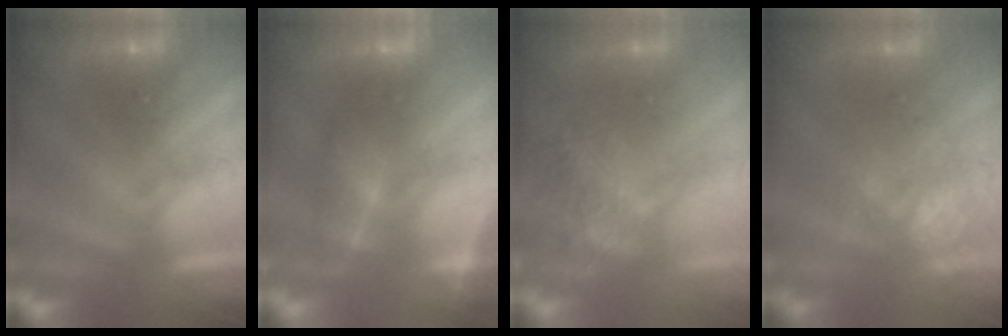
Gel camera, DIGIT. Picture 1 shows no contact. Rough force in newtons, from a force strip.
{"total": 3.7}
{"total": 3.4}
{"total": 3.5}